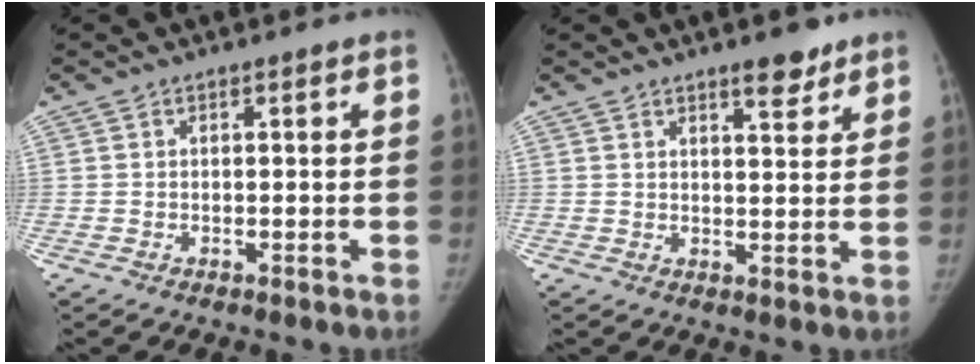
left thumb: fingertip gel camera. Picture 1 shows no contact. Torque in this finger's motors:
{"motor_torque": [0.72, -0.23, 0.76, -0.59, 0.03]}